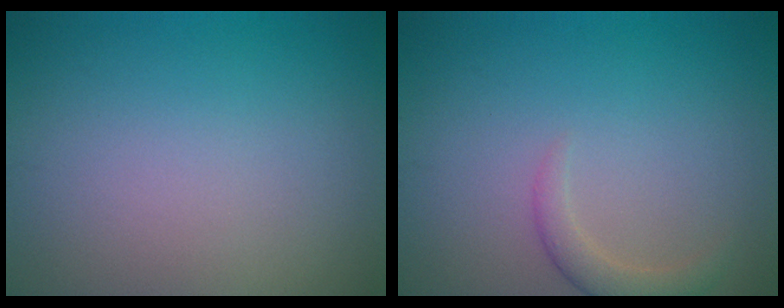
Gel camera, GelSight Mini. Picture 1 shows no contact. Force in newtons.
{"total": 1.8, "press": 1.8, "slide": 0.2}